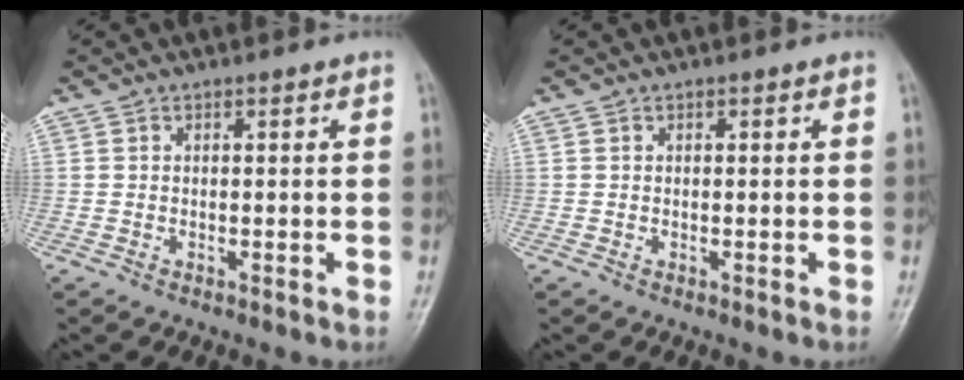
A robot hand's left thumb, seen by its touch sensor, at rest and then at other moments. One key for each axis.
{"total": 0.0}